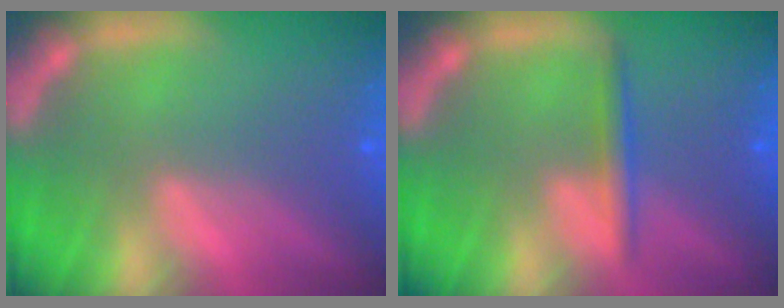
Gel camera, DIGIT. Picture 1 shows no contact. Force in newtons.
{"total": 1.9}